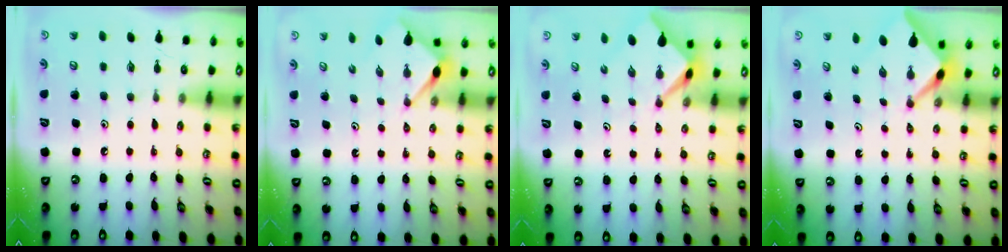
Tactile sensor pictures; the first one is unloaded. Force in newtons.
{"total": 3.3, "press": 3.3, "slide": 0.3}
{"total": 3.1, "press": 3.0, "slide": 0.4}
{"total": 2.7, "press": 2.7, "slide": 0.2}